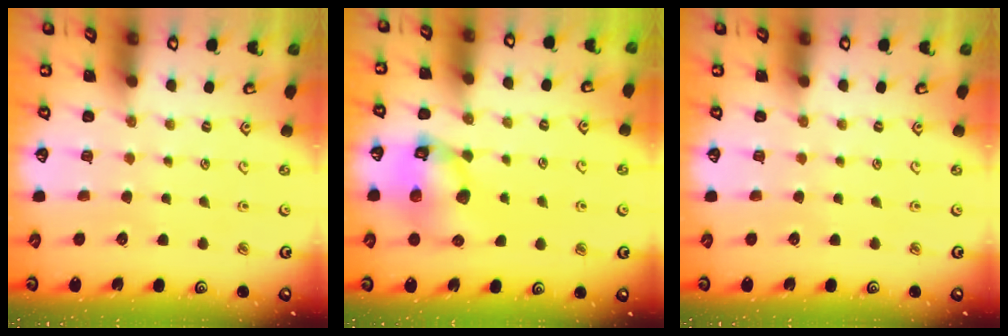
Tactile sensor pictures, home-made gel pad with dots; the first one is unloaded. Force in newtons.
{"total": 10.8, "press": 10.7, "slide": 1.4}
{"total": 0.0}